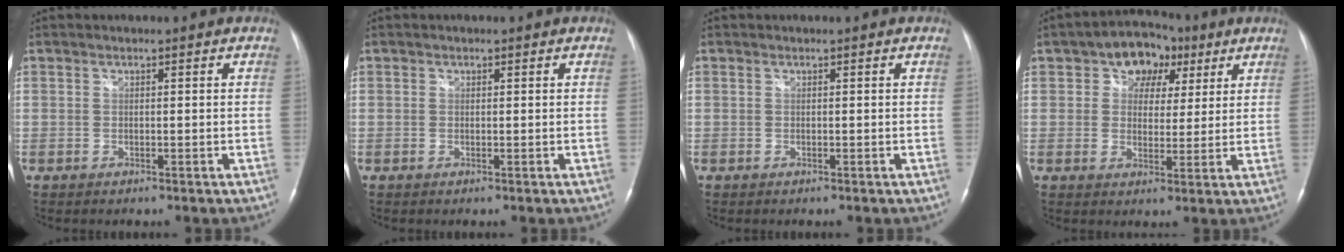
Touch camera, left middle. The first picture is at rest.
{"total": 0.0}
{"total": 0.0}
{"total": 7.8, "force": [3.7, 5.7, 4.0], "torque": [-0.051, 0.025, 0.056]}